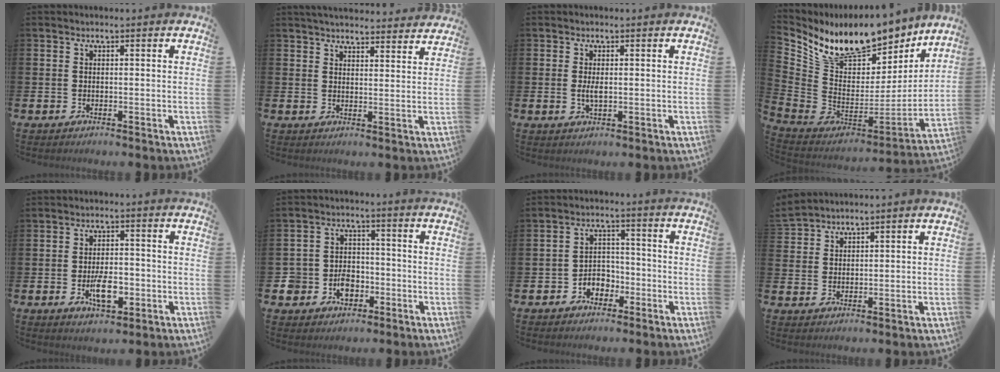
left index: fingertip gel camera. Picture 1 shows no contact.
{"total": 4.5, "force": [4.4, 0.5, 0.4], "torque": [-0.010, -0.027, 0.079]}
{"total": 1.9, "force": [0.1, 0.7, 1.7], "torque": [-0.032, 0.001, 0.000]}
{"total": 11.2, "force": [9.9, 4.6, 2.8], "torque": [-0.103, -0.072, 0.179]}
{"total": 5.1, "force": [-1.4, 2.4, 4.2], "torque": [-0.069, 0.001, -0.028]}
{"total": 4.8, "force": [-2.0, 4.0, 1.8], "torque": [-0.039, 0.004, -0.040]}
{"total": 3.1, "force": [-2.0, 2.3, 0.7], "torque": [-0.028, 0.005, -0.046]}
{"total": 2.9, "force": [2.8, 0.1, -0.6], "torque": [0.005, -0.013, 0.055]}